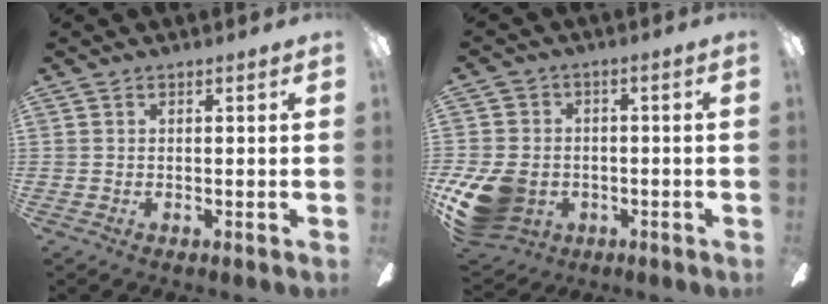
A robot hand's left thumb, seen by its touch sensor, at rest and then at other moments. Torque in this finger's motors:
{"motor_torque": [0.15, 1.72, 0.37, -0.37, 0.10]}